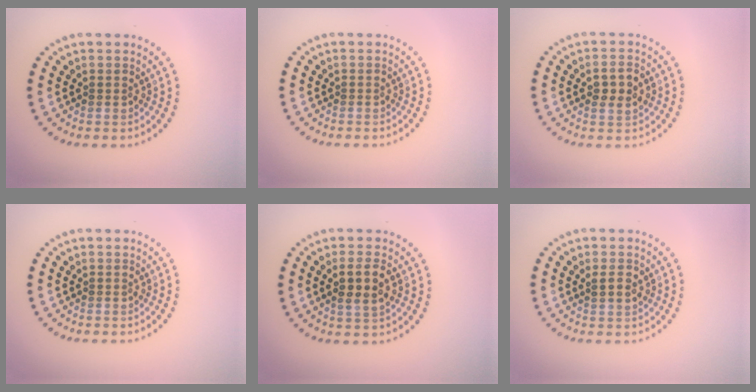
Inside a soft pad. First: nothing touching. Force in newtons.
{"total": 0.0}
{"total": 2.4, "press": 2.4, "slide": 0.3}
{"total": 0.0}
{"total": 2.7, "press": 2.6, "slide": 0.7}
{"total": 1.1, "press": 1.0, "slide": 0.4}